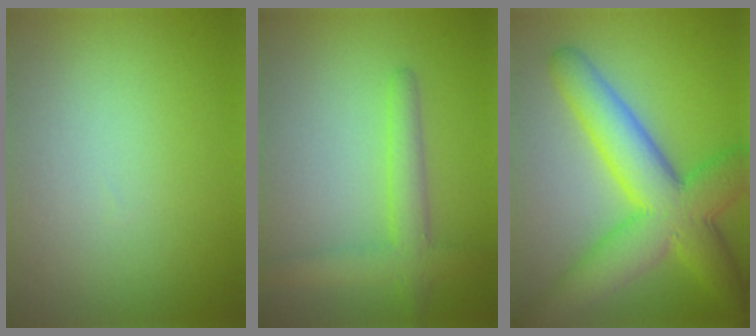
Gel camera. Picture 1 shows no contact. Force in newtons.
{"total": 3.3, "press": 3.3, "slide": 0.2}
{"total": 9.5, "press": 9.5, "slide": 0.2}